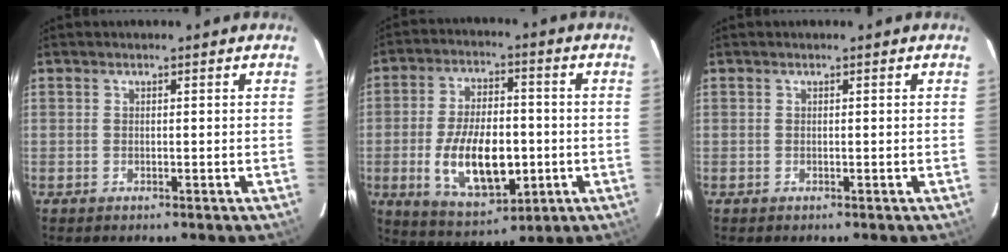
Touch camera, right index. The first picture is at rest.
{"total": 15.3, "force": [-3.1, 7.7, 12.9], "torque": [-0.248, -0.007, -0.035]}
{"total": 0.0}